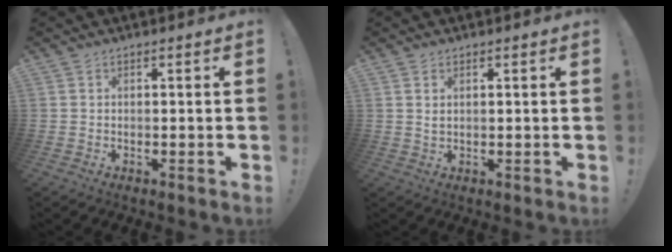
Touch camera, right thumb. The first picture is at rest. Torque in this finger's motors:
{"motor_torque": [-0.09, -0.10, -0.02, 0.19, 0.01]}